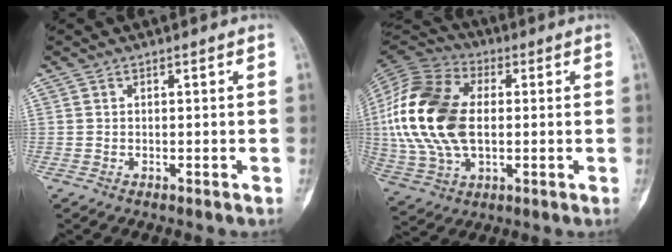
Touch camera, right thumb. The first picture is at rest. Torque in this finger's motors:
{"motor_torque": [1.23, 2.56, 1.90, -0.62, 0.78]}